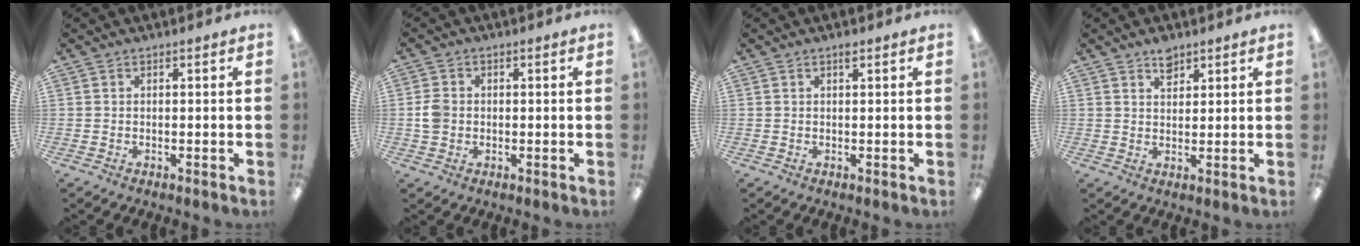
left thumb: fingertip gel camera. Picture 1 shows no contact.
{"total": 3.8, "force": [-0.2, 3.2, 2.0], "torque": [-0.027, 0.004, -0.005]}
{"total": 0.8, "force": [0.6, 0.2, 0.5], "torque": [-0.004, -0.002, 0.008]}
{"total": 3.4, "force": [2.6, 1.8, 1.3], "torque": [-0.013, -0.010, 0.046]}